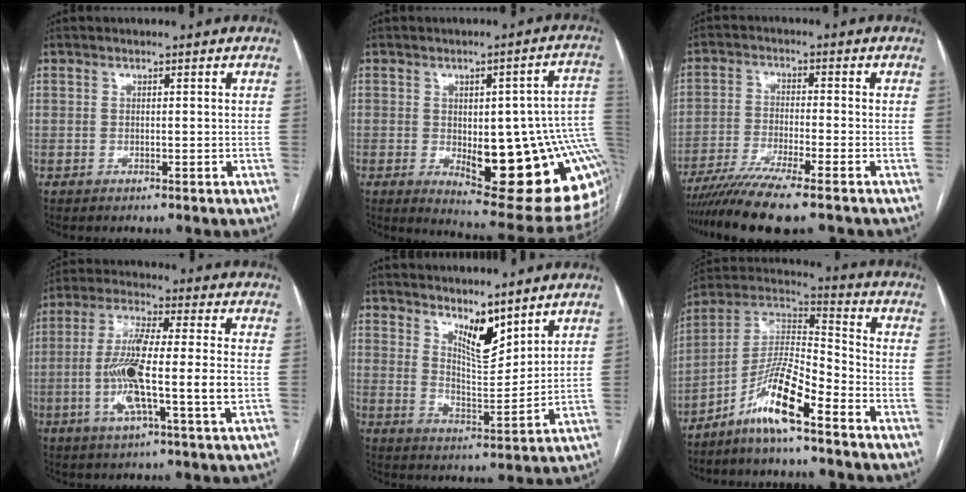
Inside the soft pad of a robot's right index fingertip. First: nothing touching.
{"total": 23.5, "force": [-2.9, 6.9, 22.2], "torque": [-0.200, 0.011, -0.012]}
{"total": 11.0, "force": [-8.7, 0.0, 6.7], "torque": [-0.111, -0.027, -0.145]}
{"total": 13.5, "force": [-2.3, 0.9, 13.3], "torque": [-0.258, 0.004, -0.046]}
{"total": 6.8, "force": [5.2, 1.8, 4.0], "torque": [-0.078, -0.012, 0.100]}
{"total": 11.0, "force": [-7.1, 1.3, 8.4], "torque": [-0.168, 0.010, -0.140]}